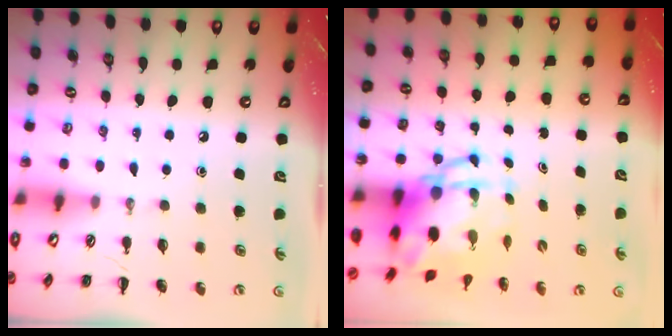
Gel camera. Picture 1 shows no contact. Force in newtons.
{"total": 6.6, "press": 6.3, "slide": 2.1}